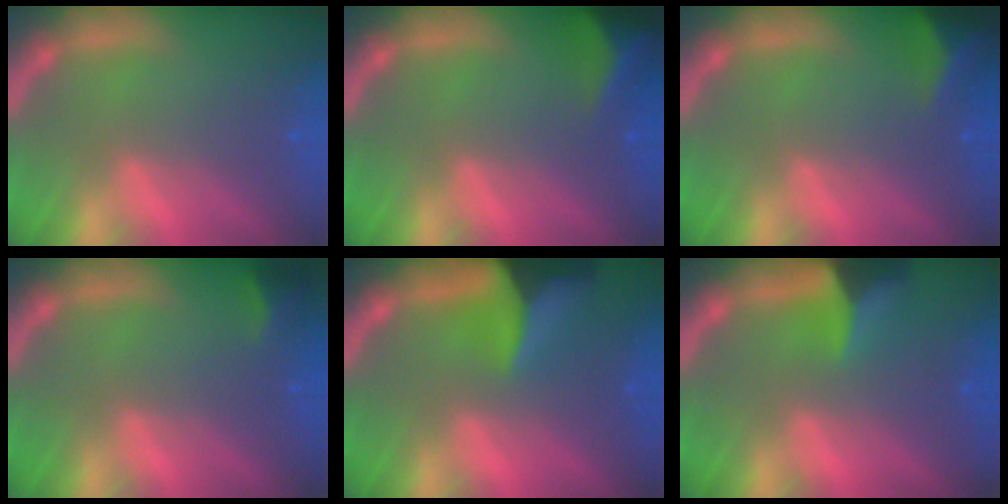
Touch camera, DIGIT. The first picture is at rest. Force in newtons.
{"total": 6.5}
{"total": 5.0}
{"total": 1.9}
{"total": 8.9}
{"total": 5.0}